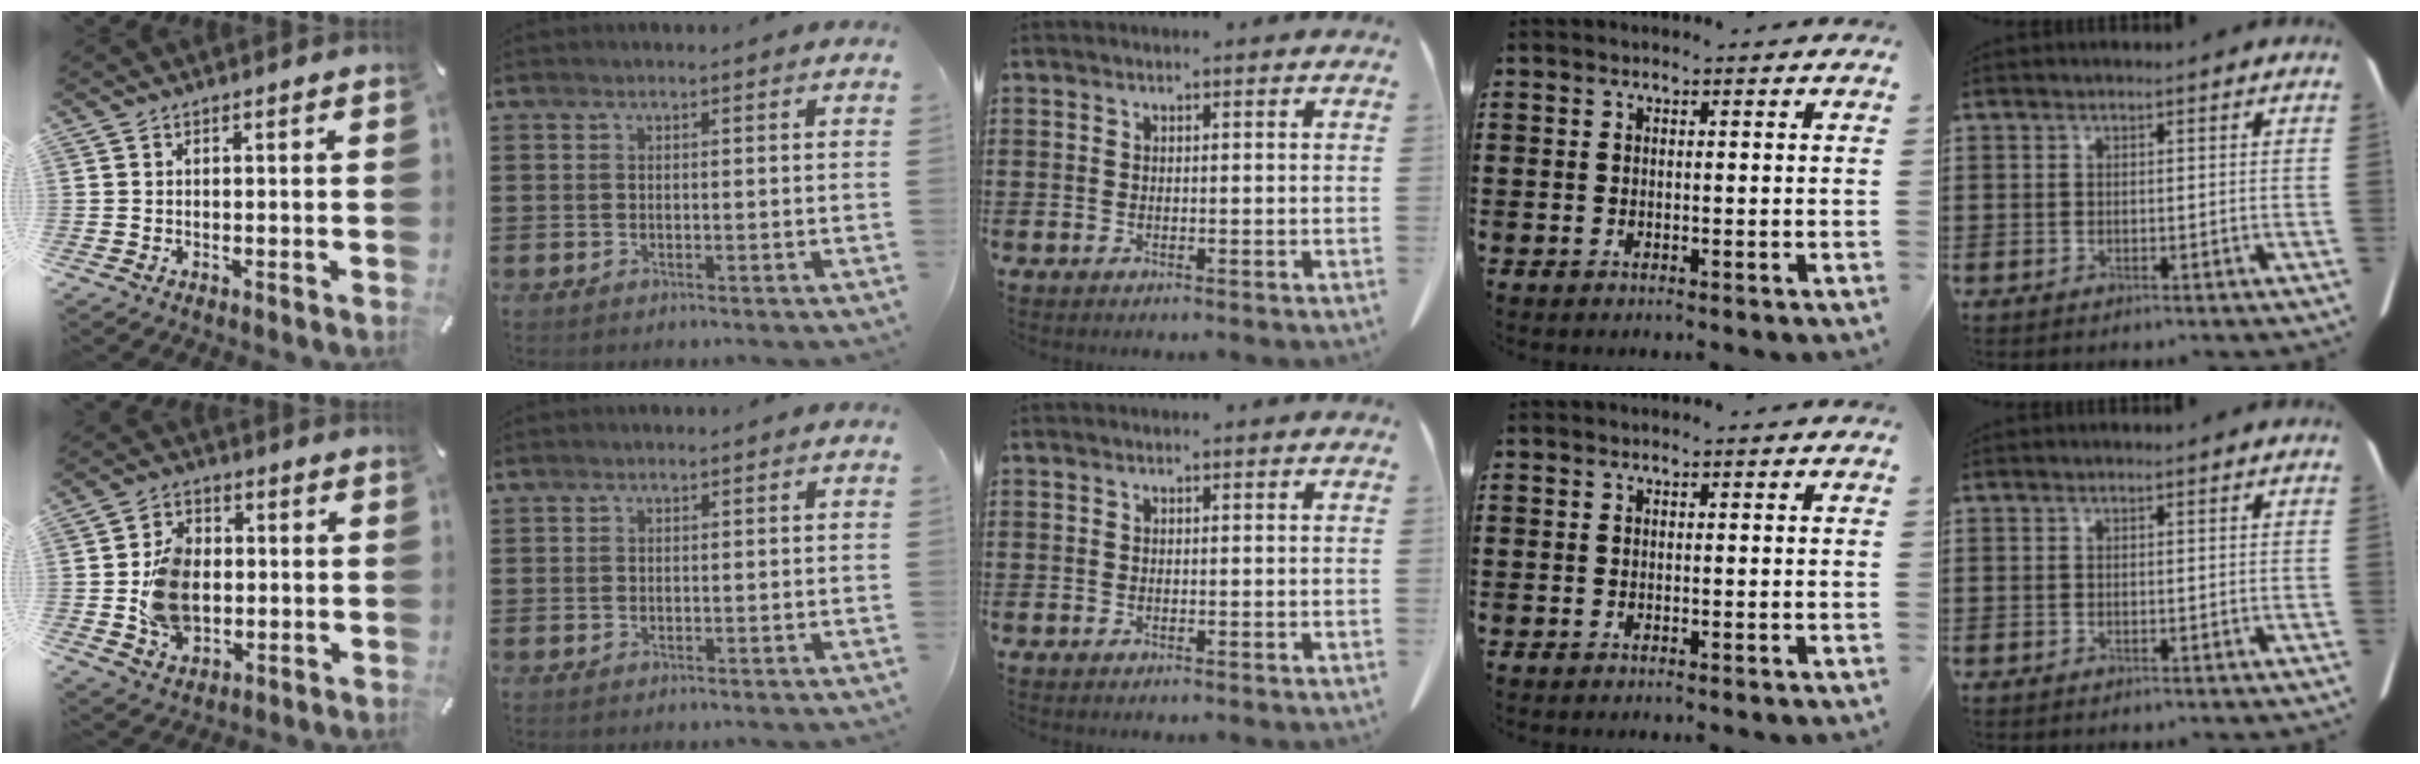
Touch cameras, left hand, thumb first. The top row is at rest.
{"thumb": {"total": 11.7, "force": [-0.6, 9.2, 7.2], "torque": [-0.155, 0.012, -0.010]}, "index": {"total": 0.8, "force": [0.7, 0.3, 0.1], "torque": [-0.004, 0.000, 0.014]}}